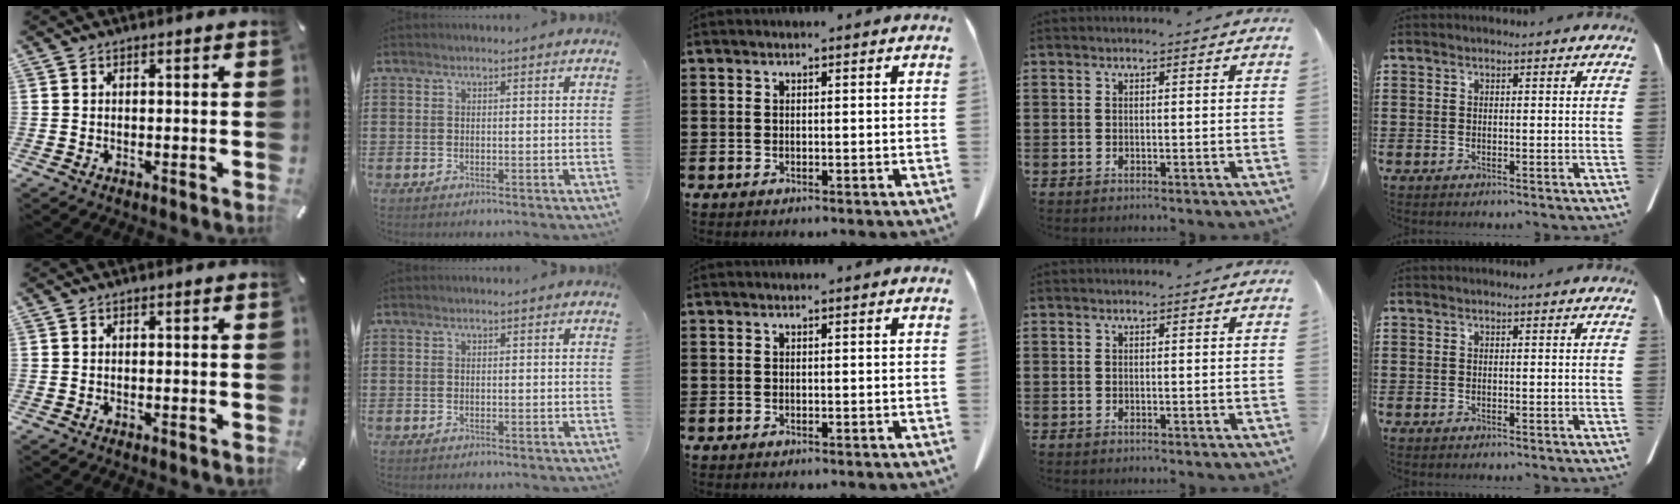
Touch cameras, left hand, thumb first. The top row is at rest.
{}